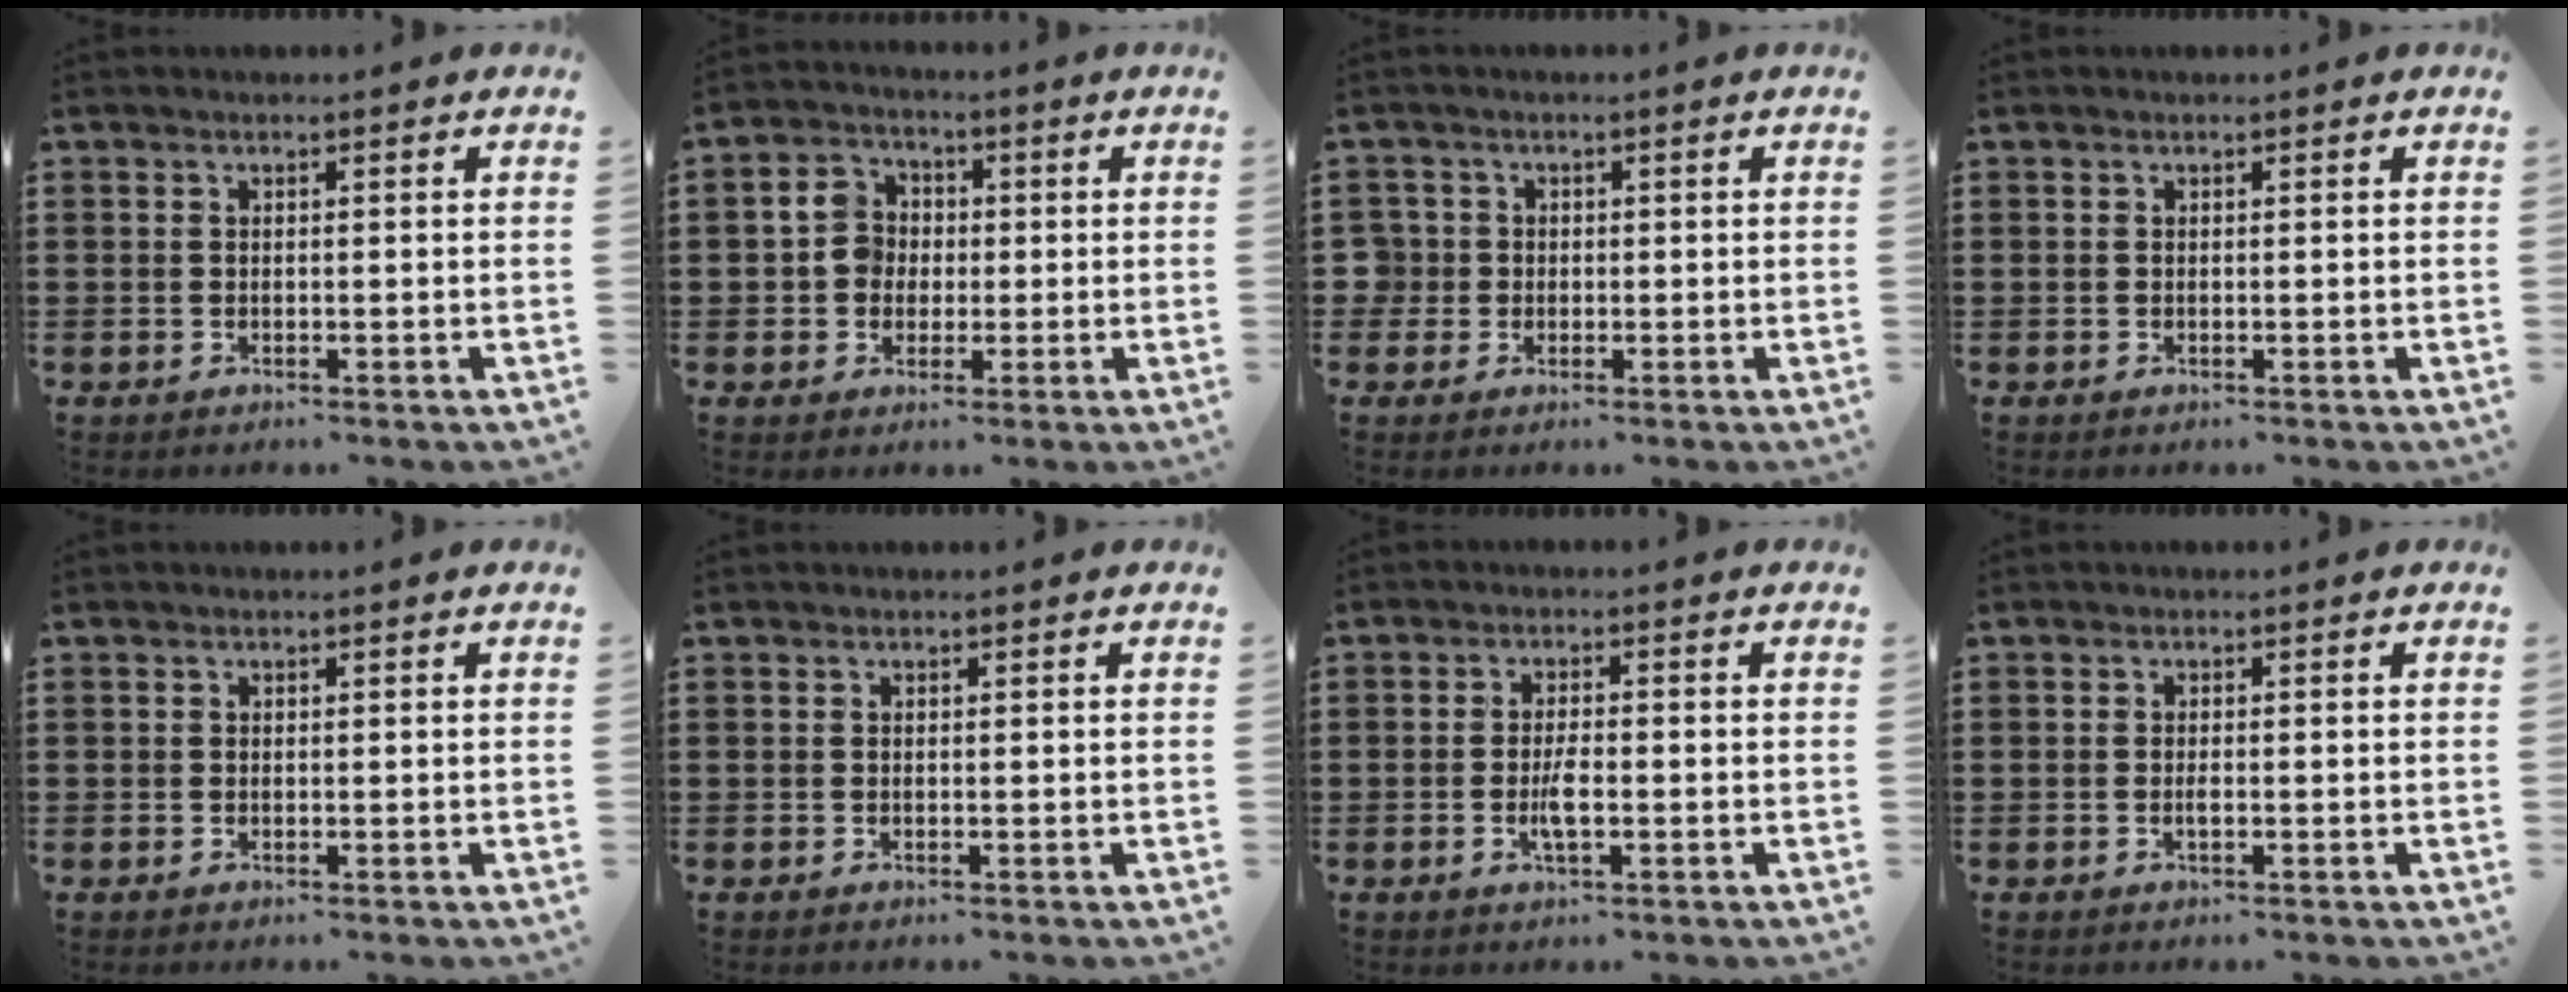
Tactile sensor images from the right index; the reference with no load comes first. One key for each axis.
{"total": 5.3, "fx": 0.0, "fy": 5.0, "fz": 1.8, "tx": -0.053, "ty": 0.016, "tz": 0.000}
{"total": 2.4, "fx": -0.1, "fy": 2.3, "fz": 0.4, "tx": -0.026, "ty": 0.005, "tz": -0.007}
{"total": 0.0}
{"total": 0.0}
{"total": 0.0}
{"total": 3.5, "fx": -0.8, "fy": 0.9, "fz": 3.2, "tx": -0.071, "ty": -0.004, "tz": -0.020}
{"total": 0.9, "fx": -0.3, "fy": 0.2, "fz": 0.8, "tx": -0.016, "ty": -0.004, "tz": -0.004}